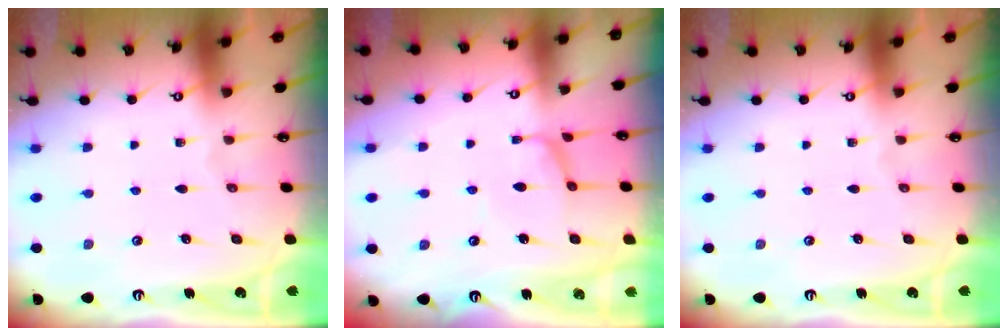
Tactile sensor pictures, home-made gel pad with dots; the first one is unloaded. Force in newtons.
{"total": 0.9, "press": 0.6, "slide": 0.6}
{"total": 0.0}